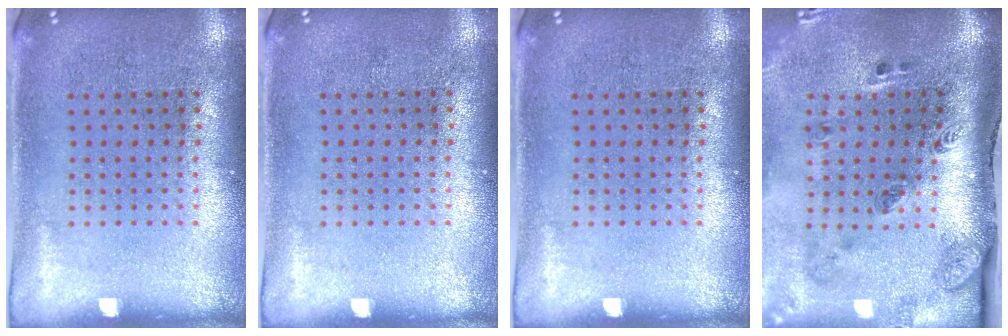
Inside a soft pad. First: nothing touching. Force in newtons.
{"total": 0.0}
{"total": 0.0}
{"total": 3.3, "press": 2.0, "slide": 2.7}